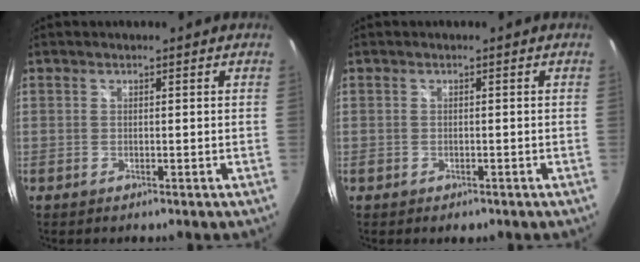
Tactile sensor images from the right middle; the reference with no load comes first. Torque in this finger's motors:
{"motor_torque": [0.25, -0.33, 0.00, 0.02]}